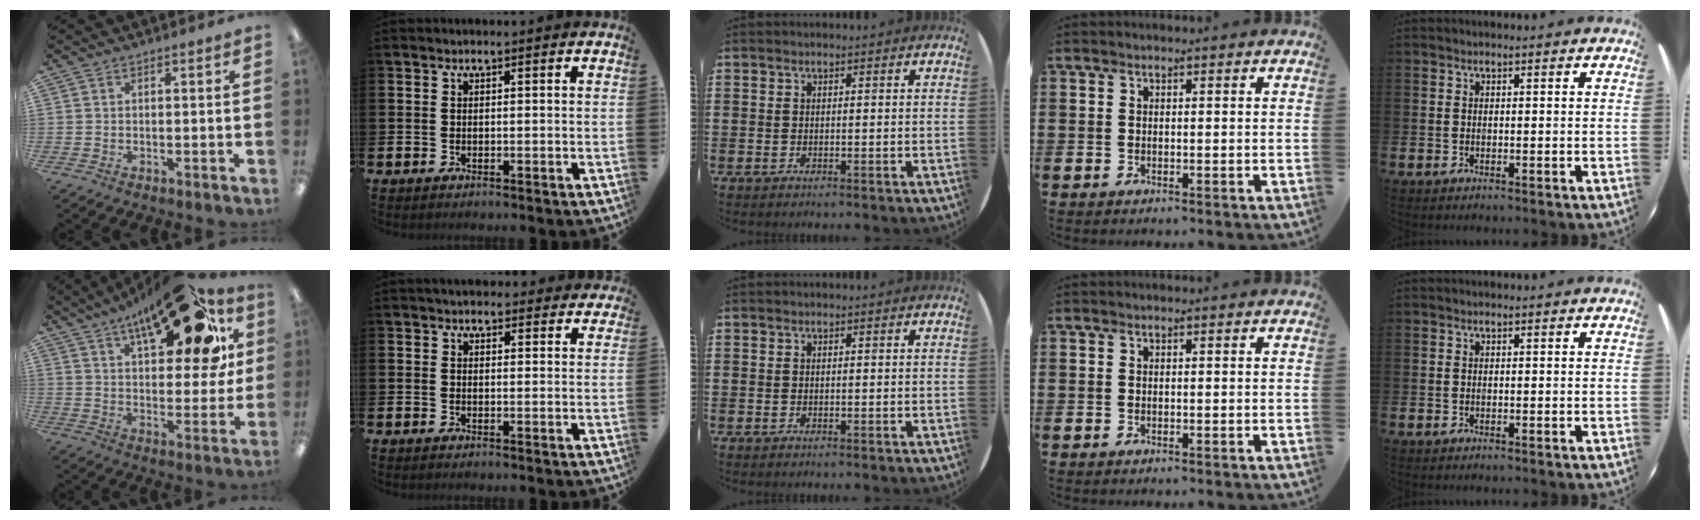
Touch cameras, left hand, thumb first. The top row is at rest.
{"thumb": {"total": 24.4, "force": [14.3, 9.8, 17.1], "torque": [-0.232, -0.080, 0.226]}, "index": {"total": 3.4, "force": [3.2, 1.0, 0.2], "torque": [0.004, -0.016, 0.058]}}